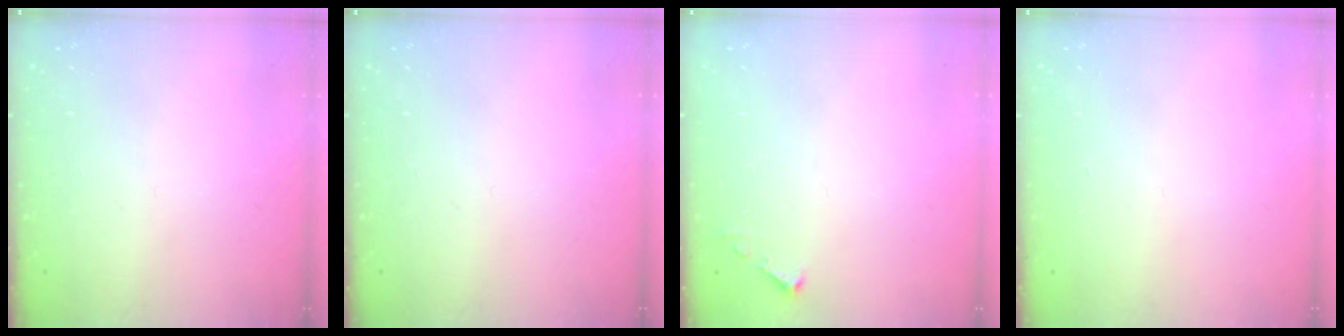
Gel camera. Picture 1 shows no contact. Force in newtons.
{"total": 0.0}
{"total": 3.7, "press": 3.6, "slide": 0.5}
{"total": 0.0}